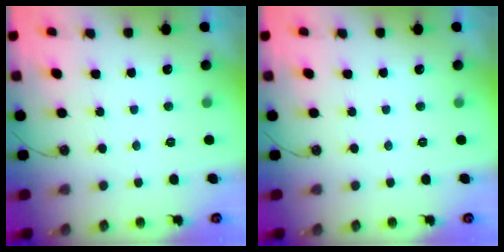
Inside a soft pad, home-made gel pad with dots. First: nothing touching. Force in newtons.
{"total": 0.0}